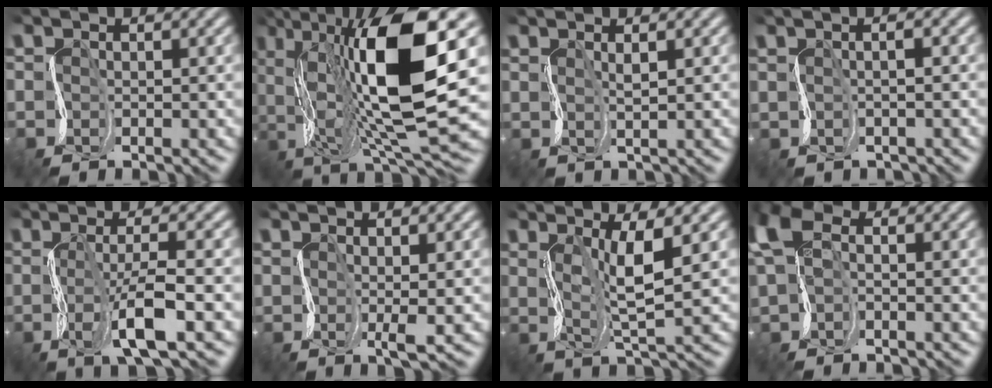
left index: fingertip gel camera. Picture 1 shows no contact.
{"total": 13.8, "force": [4.3, 4.3, 12.4], "torque": [-0.227, 0.008, 0.070]}
{"total": 2.2, "force": [1.9, -0.9, -0.7], "torque": [0.006, 0.014, 0.025]}
{"total": 1.6, "force": [1.6, 0.0, 0.2], "torque": [0.005, 0.011, 0.013]}
{"total": 4.5, "force": [-0.9, 0.6, 4.4], "torque": [-0.089, 0.017, -0.029]}
{"total": 1.6, "force": [1.2, -0.4, 1.1], "torque": [-0.029, 0.004, 0.015]}
{"total": 3.8, "force": [2.3, 0.0, 2.9], "torque": [-0.066, 0.009, 0.037]}
{"total": 3.9, "force": [0.9, 2.4, 3.0], "torque": [-0.085, 0.018, 0.007]}